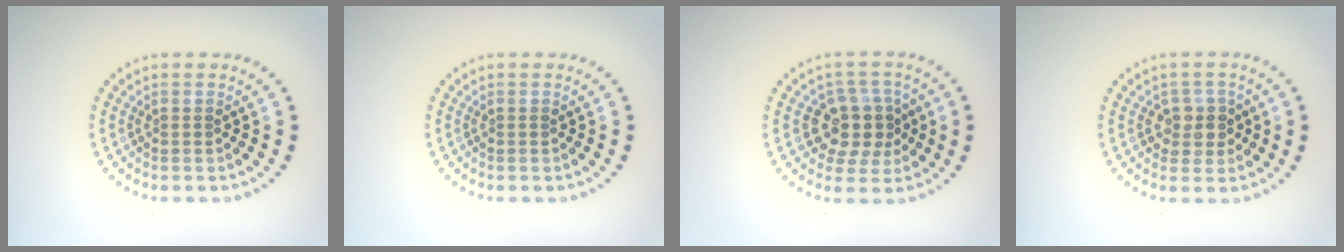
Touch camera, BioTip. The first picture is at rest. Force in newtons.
{"total": 0.0}
{"total": 4.5, "press": 4.2, "slide": 1.8}
{"total": 2.3, "press": 2.1, "slide": 0.8}